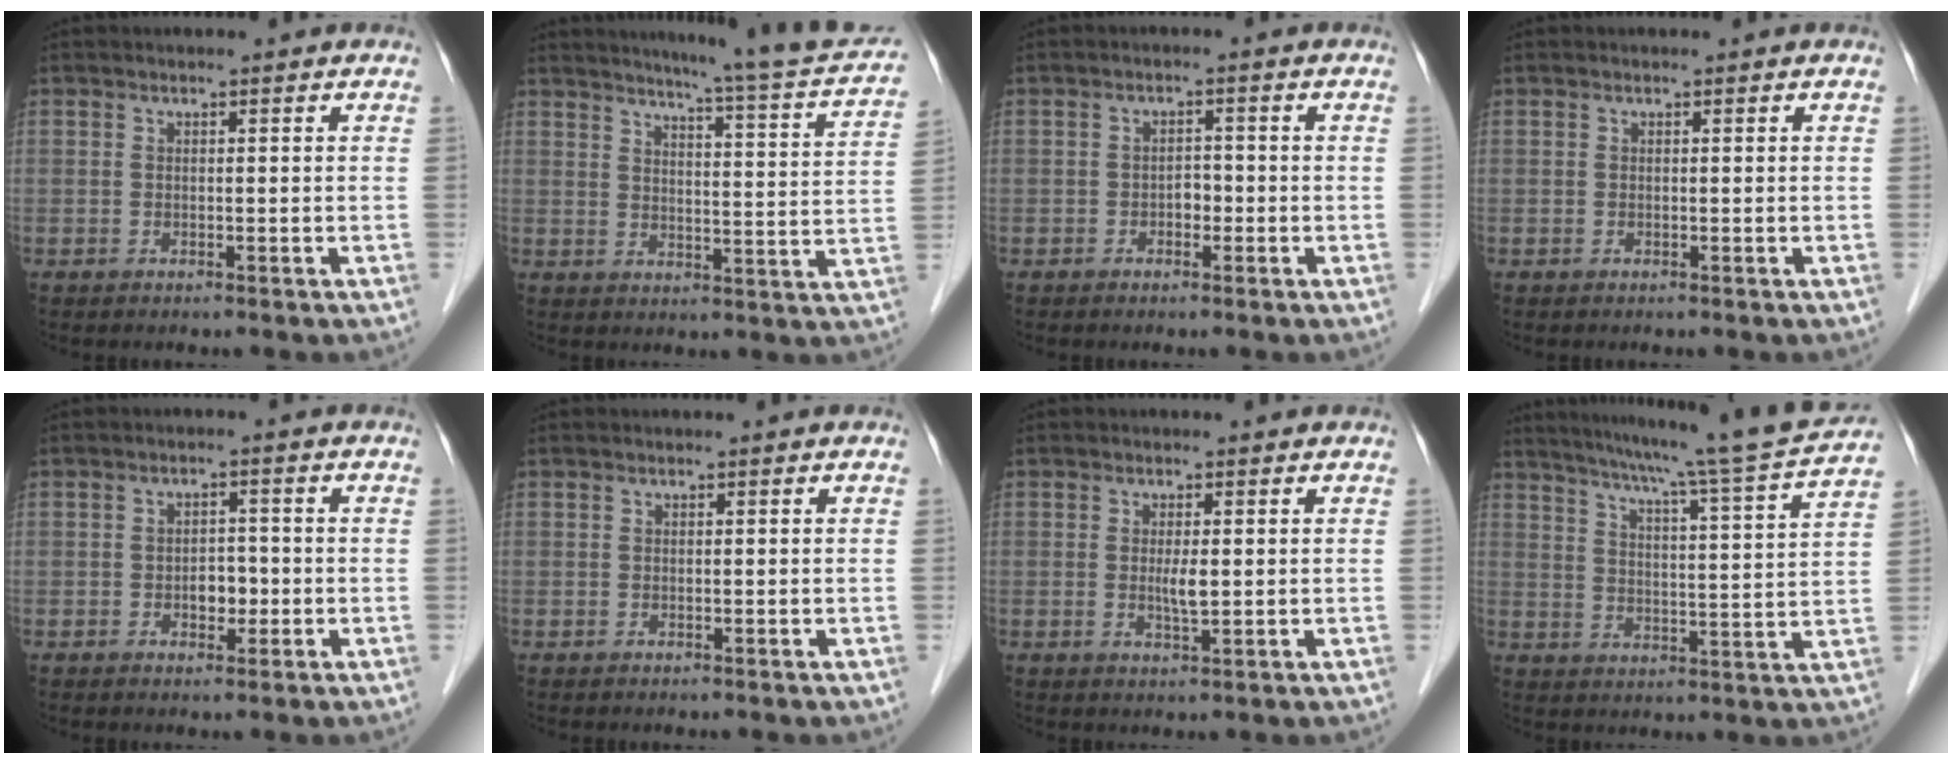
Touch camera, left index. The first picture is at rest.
{"total": 17.4, "force": [15.7, 0.0, 7.5], "torque": [-0.102, -0.045, 0.185]}
{"total": 1.8, "force": [-0.7, 1.1, 1.2], "torque": [-0.014, 0.006, -0.013]}
{"total": 0.0}
{"total": 2.9, "force": [-0.8, 1.8, 2.1], "torque": [-0.028, 0.005, -0.010]}
{"total": 0.0}
{"total": 2.4, "force": [0.1, 0.4, 2.3], "torque": [-0.047, -0.004, 0.004]}
{"total": 19.5, "force": [17.1, -1.7, 9.2], "torque": [-0.155, -0.034, 0.221]}